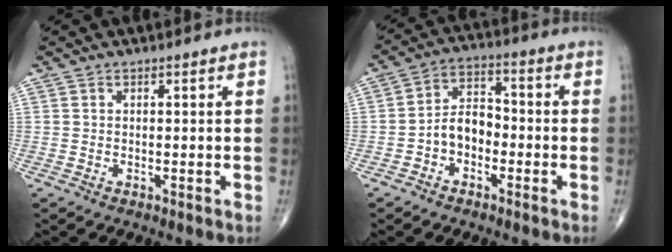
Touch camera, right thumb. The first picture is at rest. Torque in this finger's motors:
{"motor_torque": [0.13, -0.02, 0.16, 0.03, 0.12]}